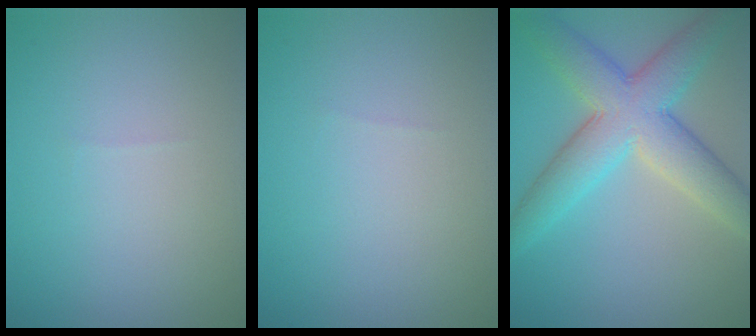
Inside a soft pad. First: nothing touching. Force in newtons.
{"total": 0.0}
{"total": 7.7, "press": 7.7, "slide": 0.1}